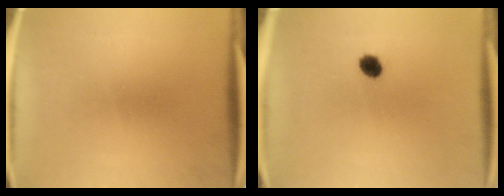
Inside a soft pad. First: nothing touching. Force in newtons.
{"total": 2.9}